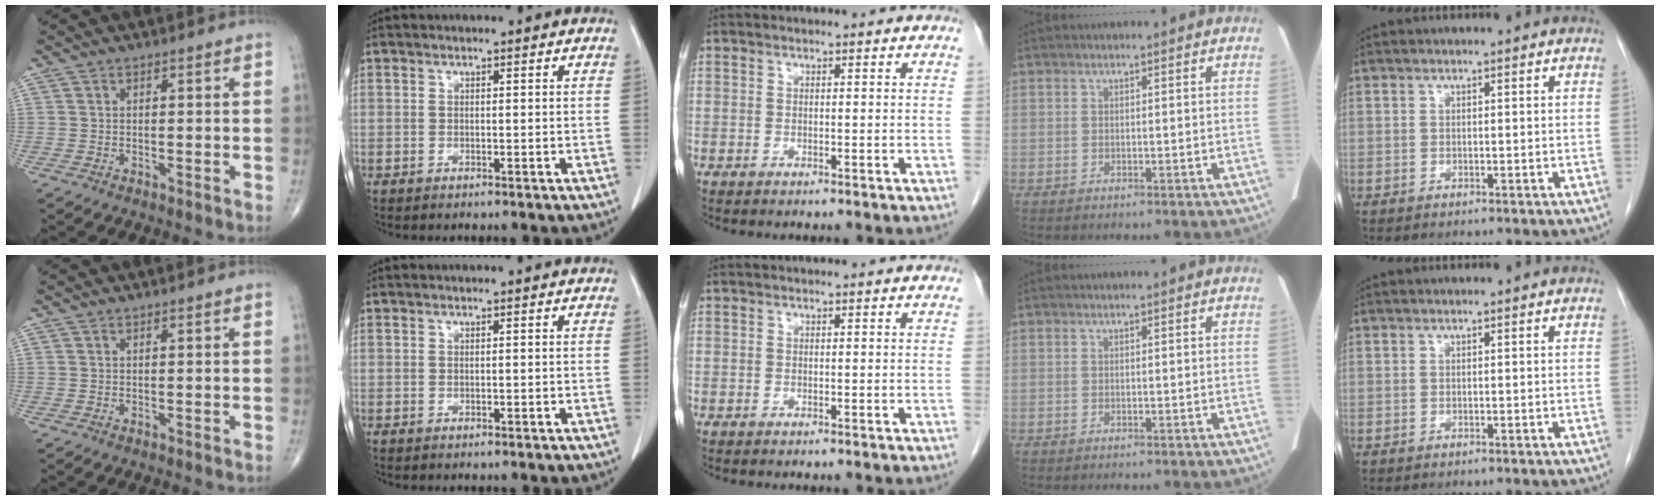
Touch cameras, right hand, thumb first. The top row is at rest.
{}